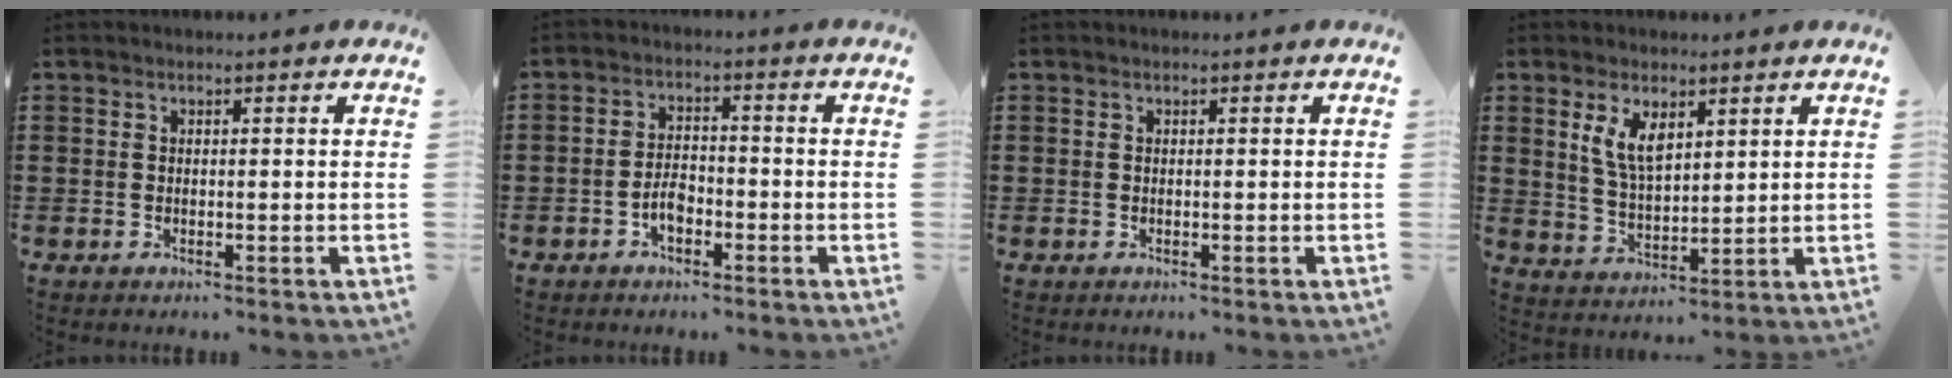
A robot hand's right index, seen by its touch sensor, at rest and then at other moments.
{"total": 3.3, "force": [-1.5, 1.8, 2.3], "torque": [-0.048, 0.003, -0.031]}
{"total": 0.0}
{"total": 6.0, "force": [2.9, 2.8, 4.4], "torque": [-0.096, 0.004, 0.052]}